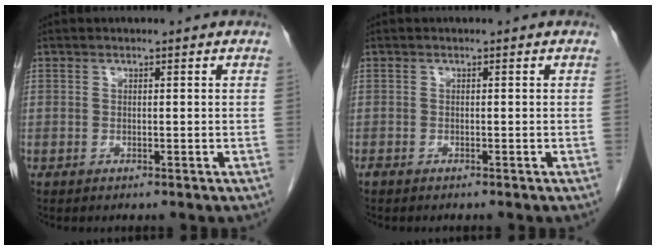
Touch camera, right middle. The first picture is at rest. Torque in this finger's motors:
{"motor_torque": [0.48, -0.29, 0.03, 0.05]}